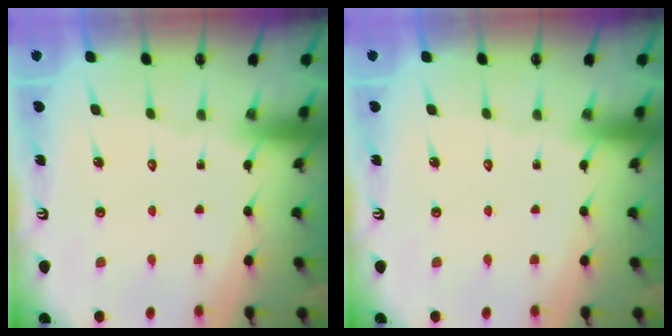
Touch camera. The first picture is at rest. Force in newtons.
{"total": 0.0}